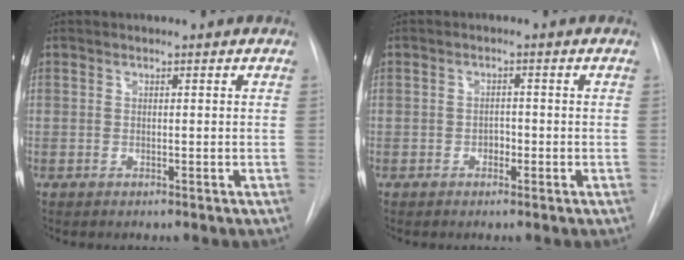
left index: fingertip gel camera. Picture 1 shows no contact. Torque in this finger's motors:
{"motor_torque": [0.15, -0.06, -0.03, -0.01]}